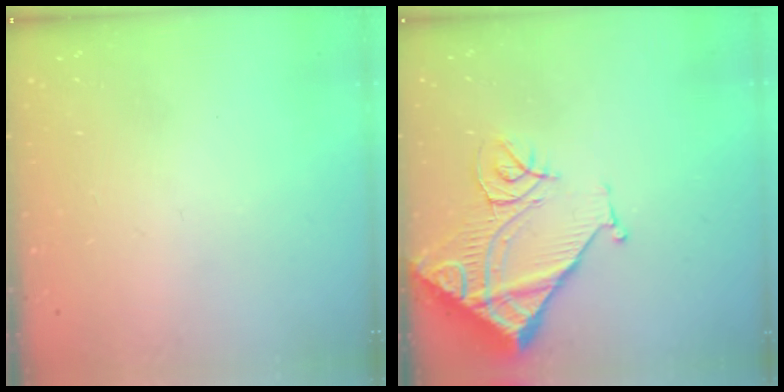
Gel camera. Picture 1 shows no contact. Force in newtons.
{"total": 17.1, "press": 17.0, "slide": 1.8}